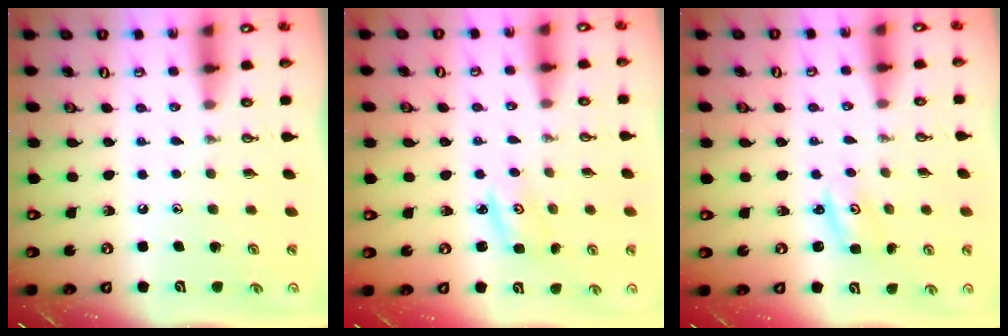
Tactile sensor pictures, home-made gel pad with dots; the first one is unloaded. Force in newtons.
{"total": 2.1, "press": 2.1, "slide": 0.2}
{"total": 2.2, "press": 2.2, "slide": 0.2}